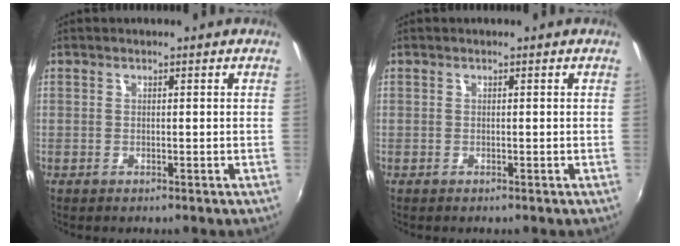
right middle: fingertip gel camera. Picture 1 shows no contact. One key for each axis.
{"total": 0.0}